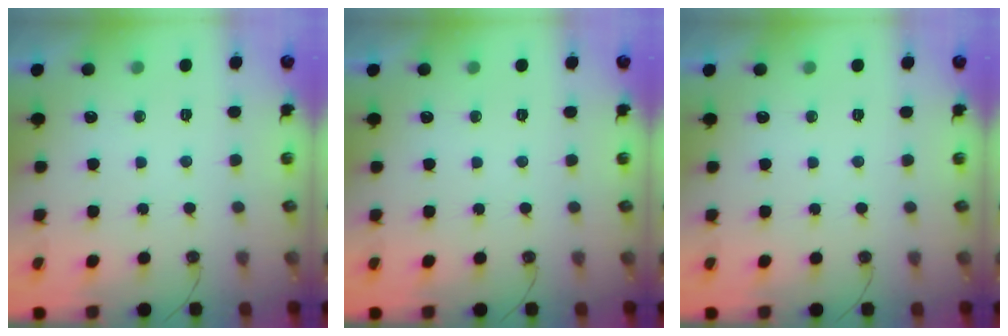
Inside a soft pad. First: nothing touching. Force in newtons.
{"total": 0.0}
{"total": 0.0}